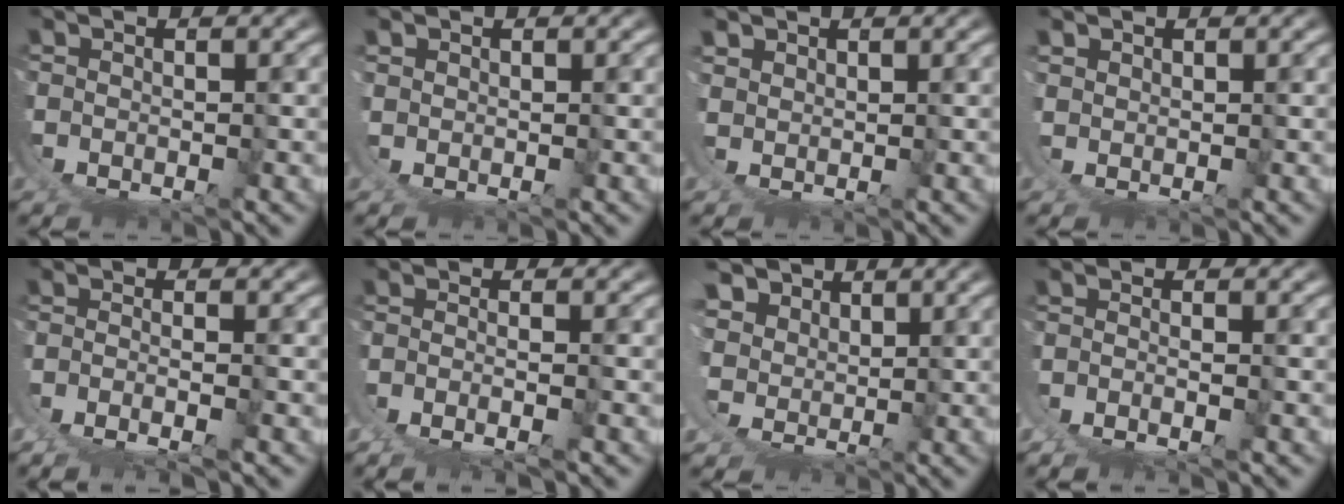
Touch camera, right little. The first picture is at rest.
{"total": 1.2, "force": [1.0, 0.6, -0.4], "torque": [0.006, 0.008, 0.010]}
{"total": 1.9, "force": [1.8, 0.1, -0.6], "torque": [0.004, 0.009, 0.027]}
{"total": 1.5, "force": [1.4, 0.4, -0.5], "torque": [0.007, 0.010, 0.017]}
{"total": 2.8, "force": [-0.7, 0.8, 2.6], "torque": [-0.052, -0.015, -0.004]}
{"total": 2.5, "force": [-0.7, 0.5, 2.3], "torque": [-0.046, -0.012, -0.003]}
{"total": 9.2, "force": [3.8, 7.6, 3.5], "torque": [-0.110, -0.022, 0.062]}
{"total": 2.2, "force": [-1.0, 0.8, 1.8], "torque": [-0.040, -0.008, -0.010]}